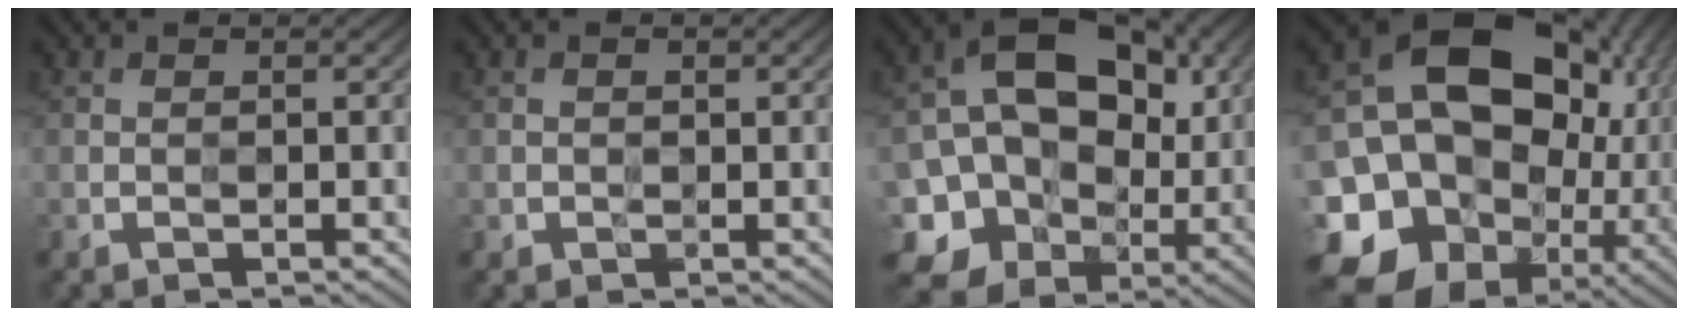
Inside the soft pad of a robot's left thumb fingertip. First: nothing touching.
{"total": 0.7, "force": [-0.1, 0.7, 0.2], "torque": [-0.003, -0.005, -0.003]}
{"total": 18.2, "force": [0.3, 14.6, 10.9], "torque": [-0.210, -0.027, 0.017]}
{"total": 20.0, "force": [-1.9, 15.6, 12.3], "torque": [-0.279, -0.033, -0.013]}